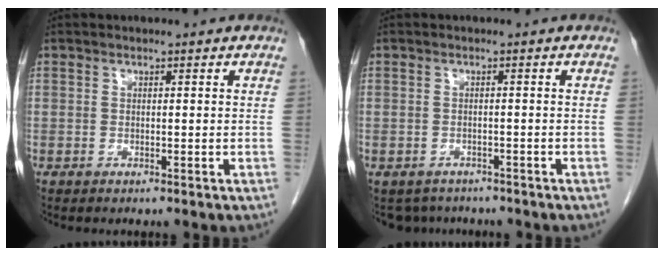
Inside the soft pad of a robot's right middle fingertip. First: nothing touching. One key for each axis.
{"total": 4.0, "fx": -3.5, "fy": 2.1, "fz": 0.1, "tx": 0.004, "ty": 0.003, "tz": -0.049}